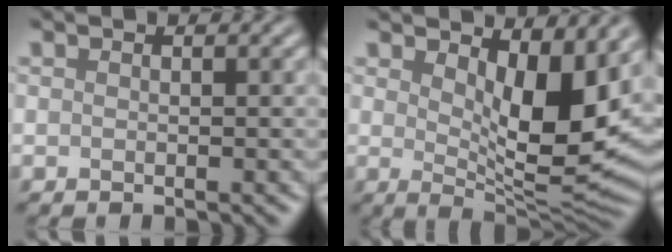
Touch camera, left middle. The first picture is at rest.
{"total": 9.0, "force": [2.5, 3.4, 7.9], "torque": [-0.126, -0.019, 0.047]}